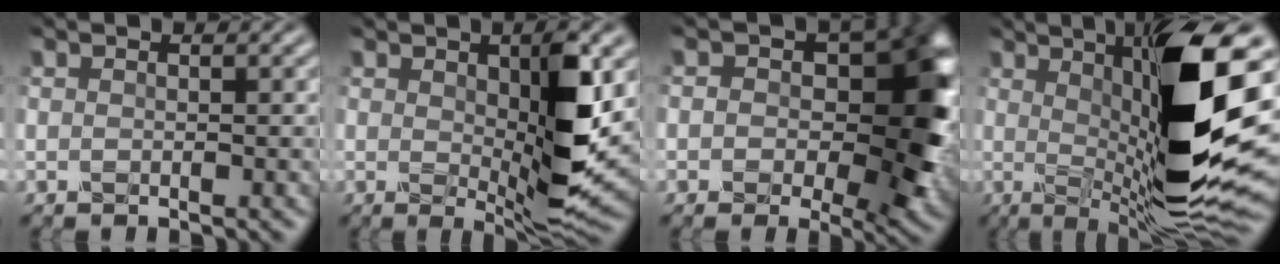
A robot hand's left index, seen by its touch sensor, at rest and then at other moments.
{"total": 7.3, "force": [1.0, 1.9, 7.0], "torque": [-0.108, -0.018, 0.021]}
{"total": 11.4, "force": [1.3, 7.3, 8.7], "torque": [-0.082, 0.003, 0.013]}
{"total": 14.7, "force": [2.8, 3.1, 14.1], "torque": [-0.208, -0.010, 0.055]}